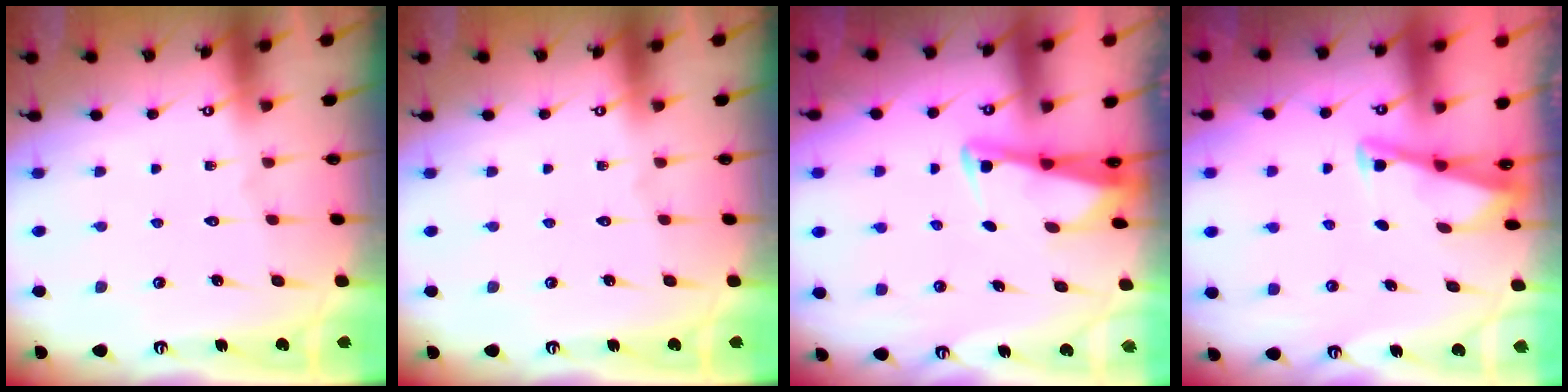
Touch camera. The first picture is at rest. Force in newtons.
{"total": 0.0}
{"total": 2.9, "press": 2.8, "slide": 0.3}
{"total": 3.0, "press": 3.0, "slide": 0.3}